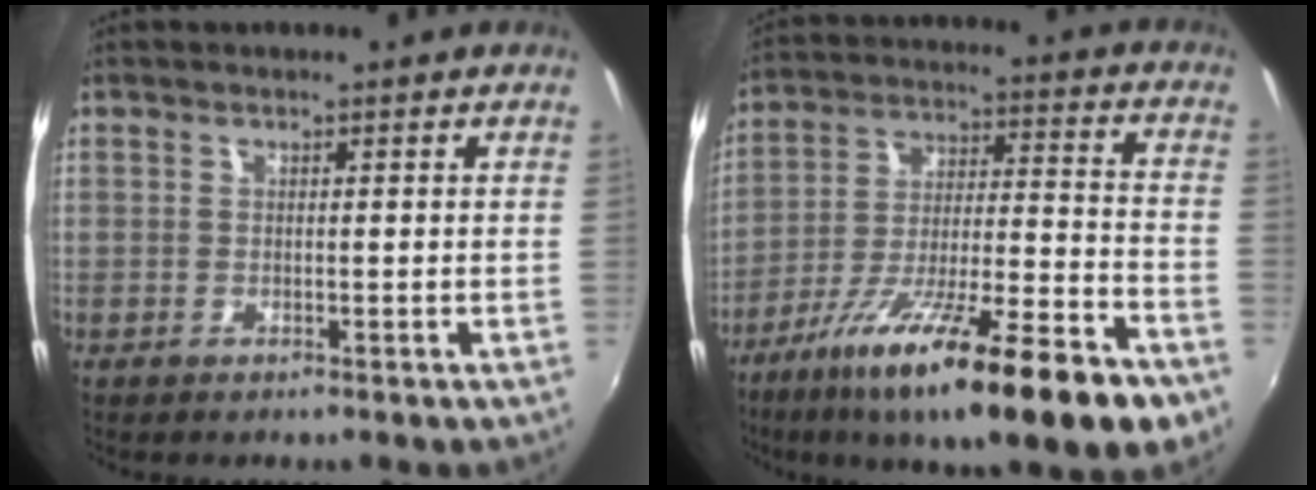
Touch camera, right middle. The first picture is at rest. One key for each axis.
{"total": 25.2, "fx": -16.0, "fy": 4.3, "fz": 19.0, "tx": -0.311, "ty": -0.054, "tz": -0.255}